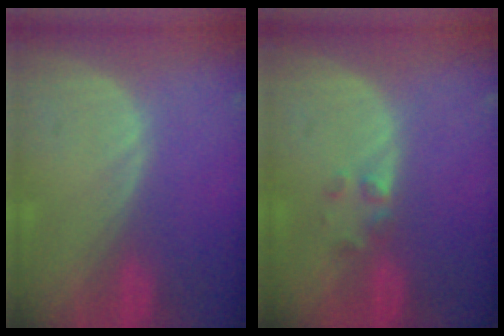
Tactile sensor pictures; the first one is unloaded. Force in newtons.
{"total": 1.9, "press": 1.7, "slide": 0.8}